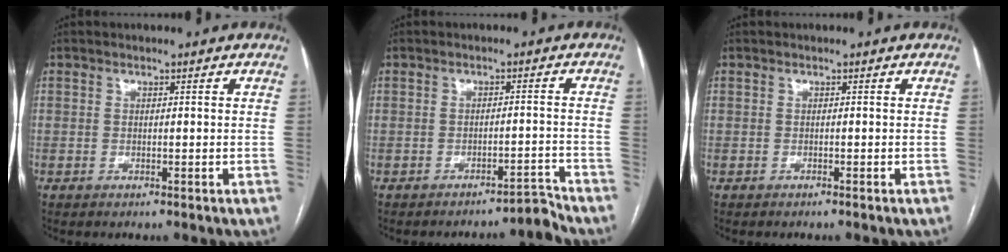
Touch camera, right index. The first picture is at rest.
{"total": 3.6, "force": [-3.4, -1.3, -0.4], "torque": [0.020, 0.008, -0.045]}
{"total": 0.5, "force": [-0.5, 0.0, 0.2], "torque": [-0.004, 0.000, -0.004]}